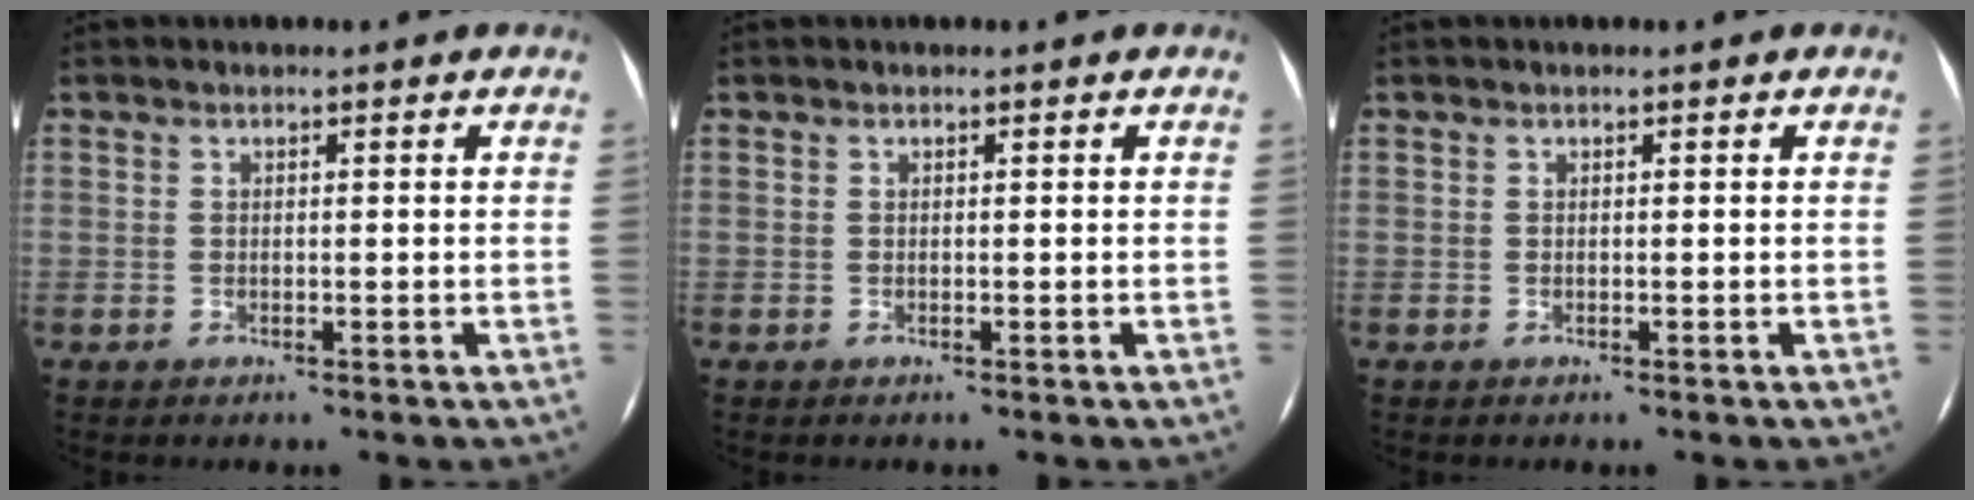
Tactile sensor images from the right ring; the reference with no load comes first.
{"total": 0.0}
{"total": 0.0}